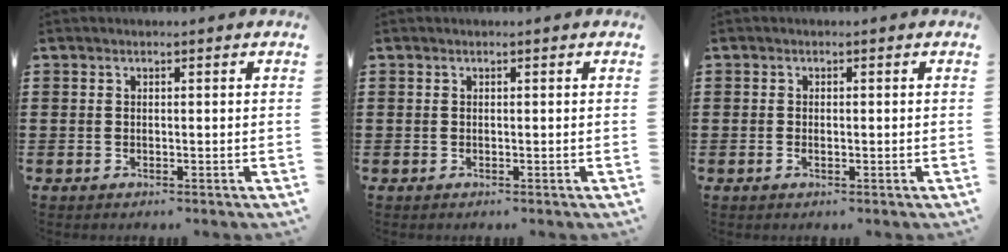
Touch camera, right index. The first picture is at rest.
{"total": 0.0}
{"total": 0.8, "force": [-0.3, 0.4, 0.7], "torque": [-0.014, -0.003, -0.004]}